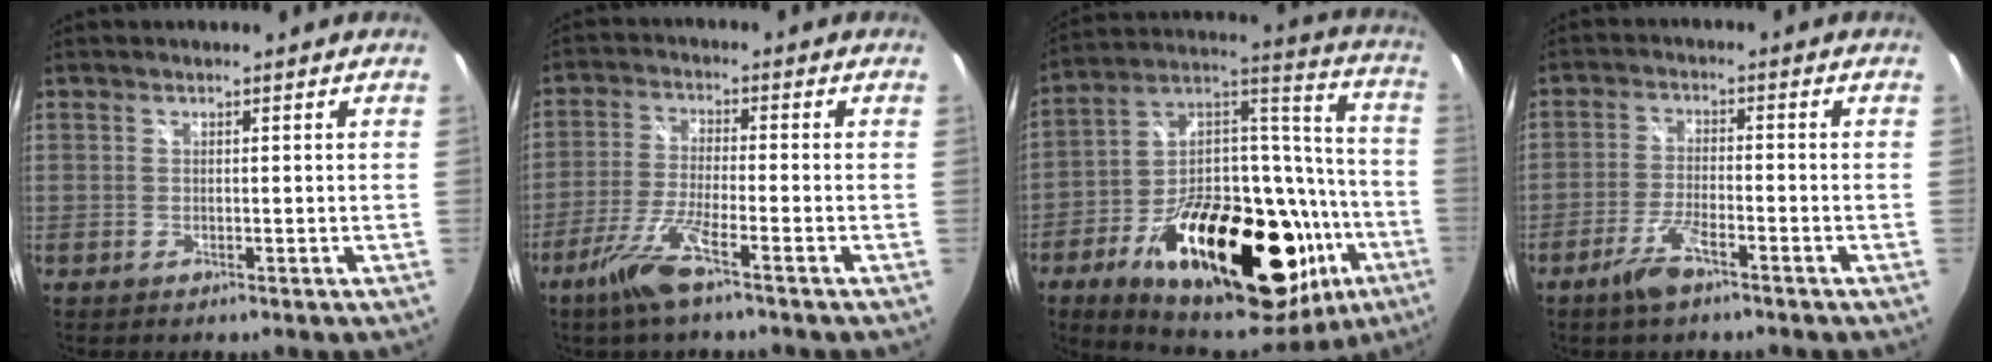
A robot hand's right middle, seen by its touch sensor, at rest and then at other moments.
{"total": 8.3, "force": [-5.4, 0.4, 6.3], "torque": [-0.145, -0.012, -0.105]}
{"total": 39.3, "force": [-16.0, 18.2, 31.0], "torque": [-0.481, 0.044, -0.232]}
{"total": 5.9, "force": [-4.1, 1.5, 3.9], "torque": [-0.093, -0.006, -0.077]}